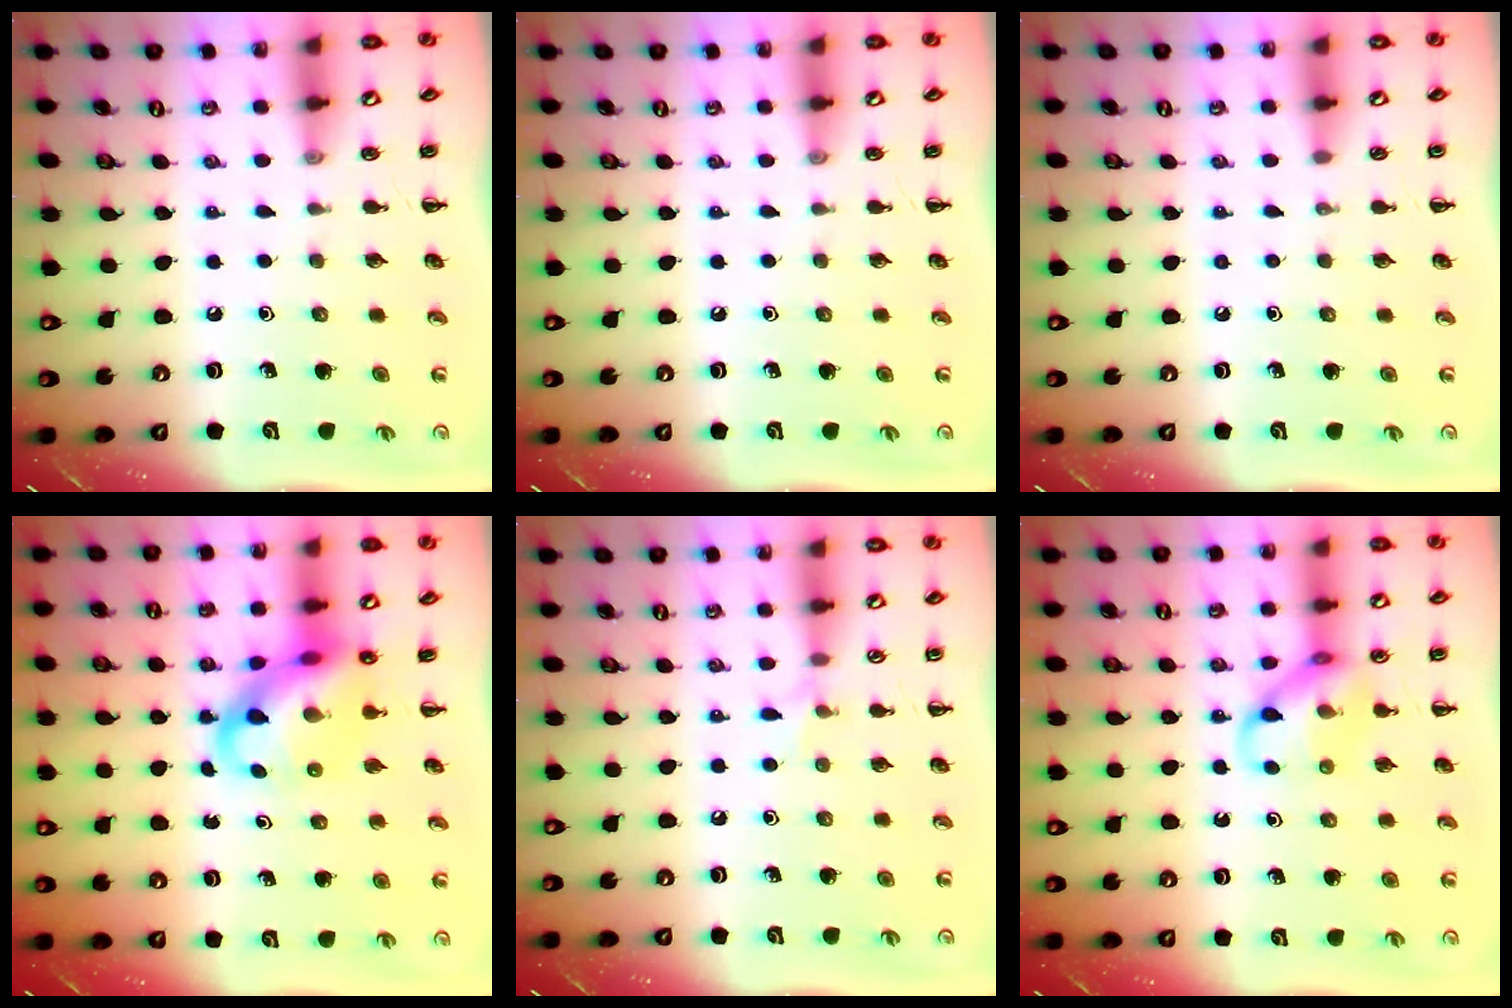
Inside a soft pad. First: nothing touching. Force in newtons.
{"total": 0.0}
{"total": 0.0}
{"total": 11.7, "press": 11.3, "slide": 3.2}
{"total": 4.5, "press": 4.2, "slide": 1.5}
{"total": 11.1, "press": 11.1, "slide": 1.0}